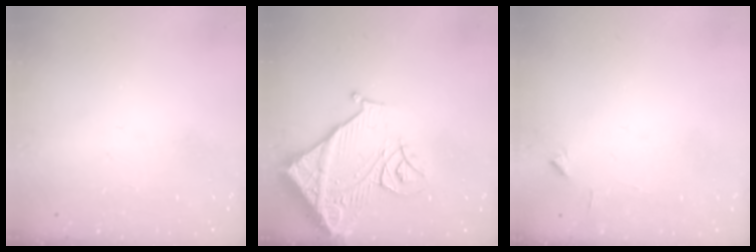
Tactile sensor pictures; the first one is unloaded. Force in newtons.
{"total": 15.0, "press": 14.9, "slide": 1.9}
{"total": 4.0, "press": 3.9, "slide": 0.5}